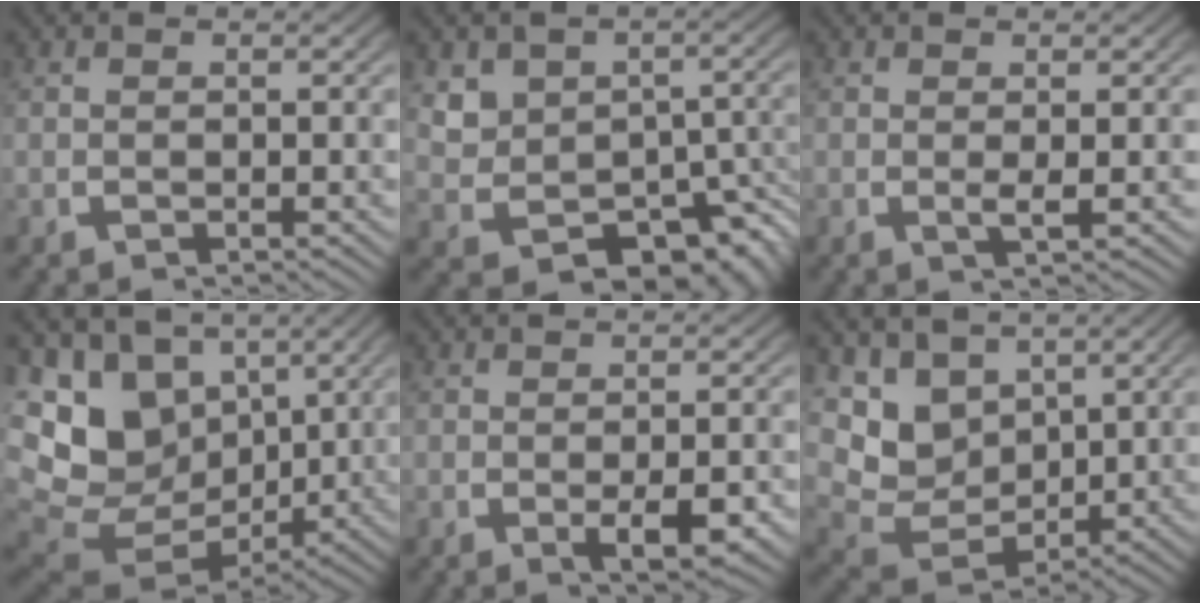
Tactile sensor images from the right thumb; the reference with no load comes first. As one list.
[{"total": 9.5, "force": [-3.2, 6.8, 5.7], "torque": [-0.115, -0.056, -0.018]}, {"total": 1.2, "force": [0.3, 0.1, 1.1], "torque": [-0.022, -0.002, 0.005]}, {"total": 16.1, "force": [-0.6, 12.5, 10.1], "torque": [-0.224, -0.063, 0.012]}, {"total": 3.7, "force": [-1.1, 1.7, 3.1], "torque": [-0.052, -0.011, -0.013]}, {"total": 10.1, "force": [0.9, 7.9, 6.1], "torque": [-0.143, -0.042, 0.028]}]